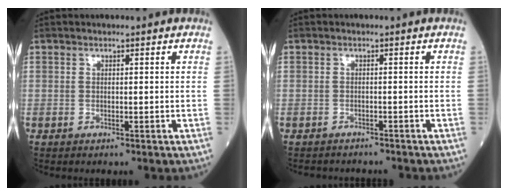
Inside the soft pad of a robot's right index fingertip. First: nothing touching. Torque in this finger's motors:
{"motor_torque": [-0.27, -0.12, -1.03, -0.21]}